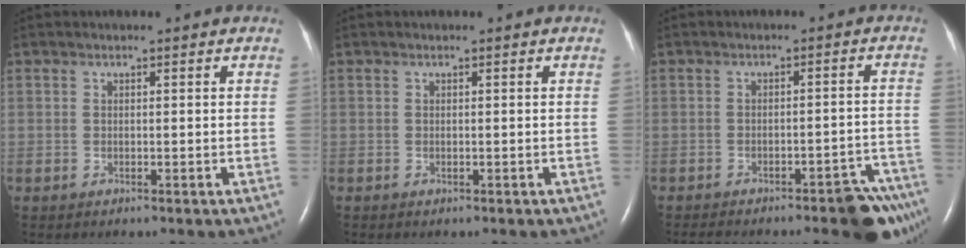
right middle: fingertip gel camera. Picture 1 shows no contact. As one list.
[{"total": 0.0}, {"total": 11.0, "force": [-8.3, 2.4, 6.7], "torque": [-0.057, 0.021, -0.106]}]